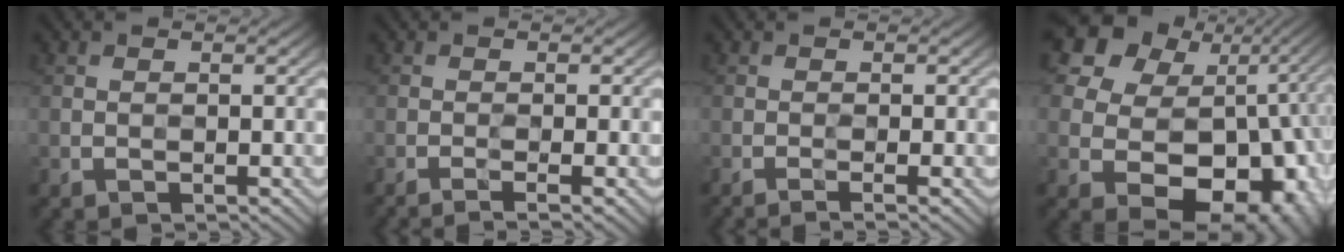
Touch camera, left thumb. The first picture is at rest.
{"total": 2.5, "force": [-1.6, -0.3, 1.9], "torque": [-0.036, 0.003, -0.031]}
{"total": 2.3, "force": [-1.4, -0.3, 1.8], "torque": [-0.035, 0.002, -0.025]}
{"total": 17.6, "force": [0.9, 14.7, 9.7], "torque": [-0.157, 0.001, 0.042]}